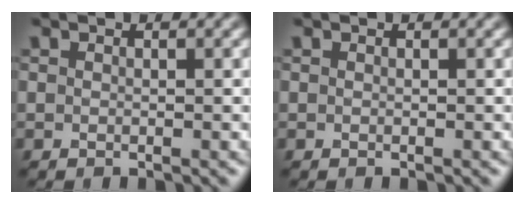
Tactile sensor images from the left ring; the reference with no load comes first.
{"total": 0.0}